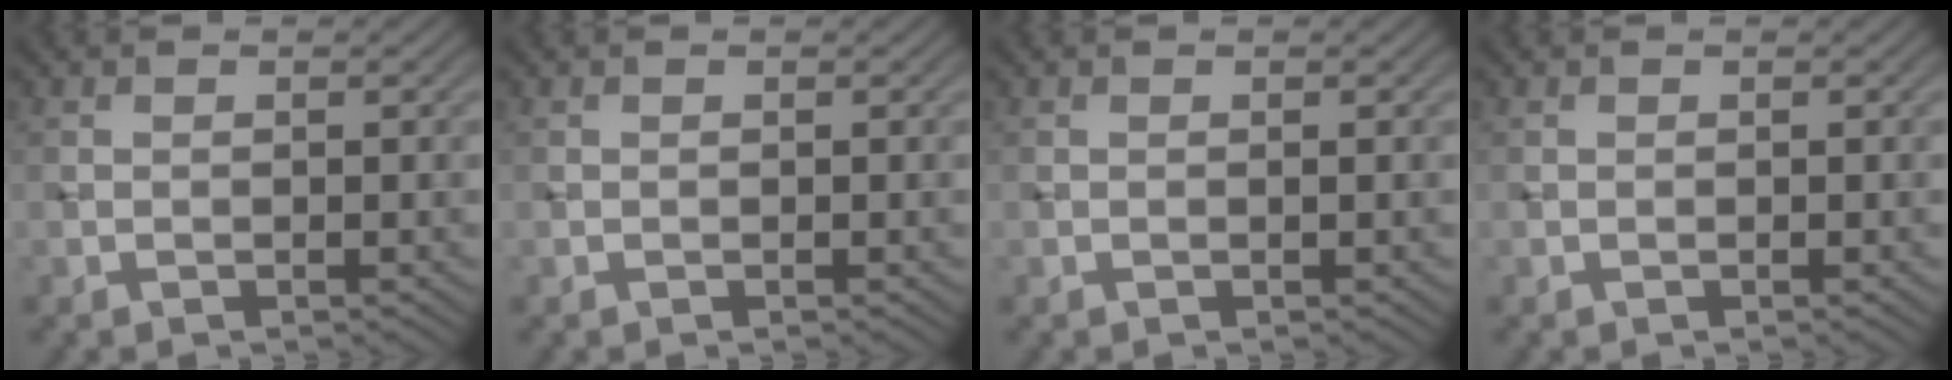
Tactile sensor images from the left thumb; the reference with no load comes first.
{"total": 0.0}
{"total": 0.0}
{"total": 0.0}